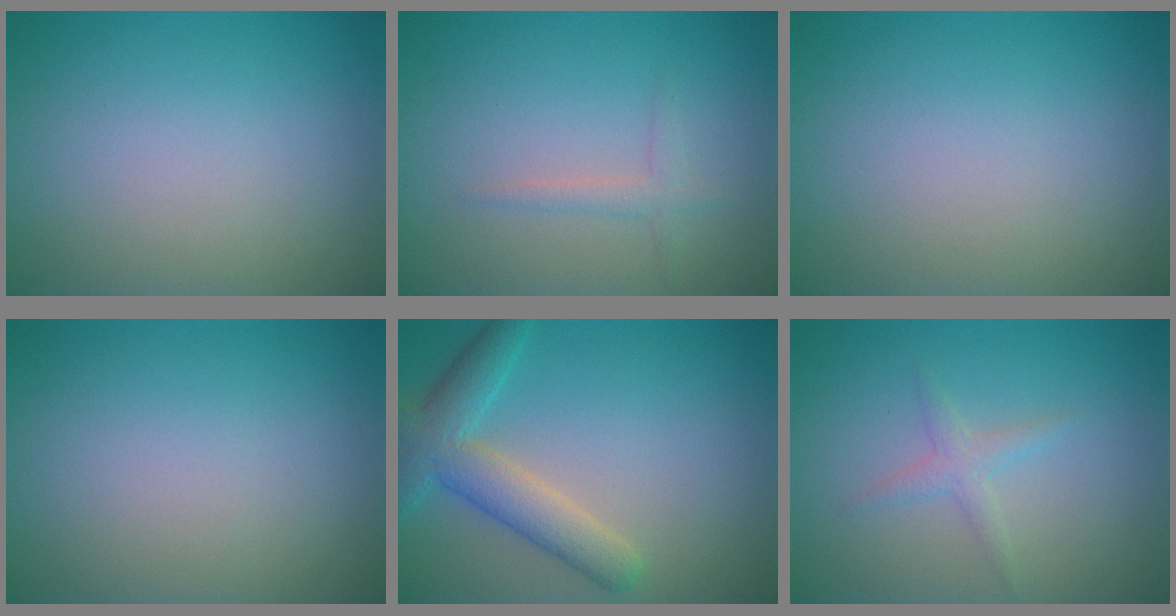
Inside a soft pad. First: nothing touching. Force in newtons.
{"total": 1.3, "press": 1.3, "slide": 0.1}
{"total": 0.0}
{"total": 0.0}
{"total": 5.0, "press": 5.0, "slide": 0.3}
{"total": 1.4, "press": 1.4, "slide": 0.1}